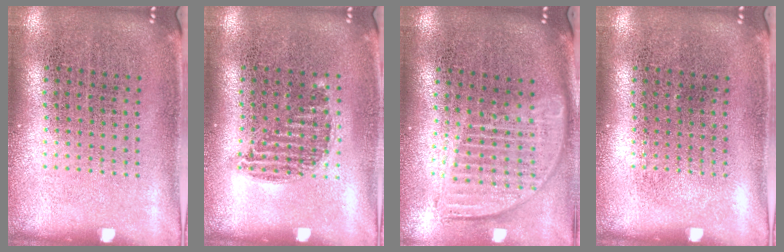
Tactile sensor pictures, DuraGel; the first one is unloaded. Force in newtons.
{"total": 0.9, "press": 0.8, "slide": 0.4}
{"total": 1.8, "press": 1.5, "slide": 1.0}
{"total": 0.0}